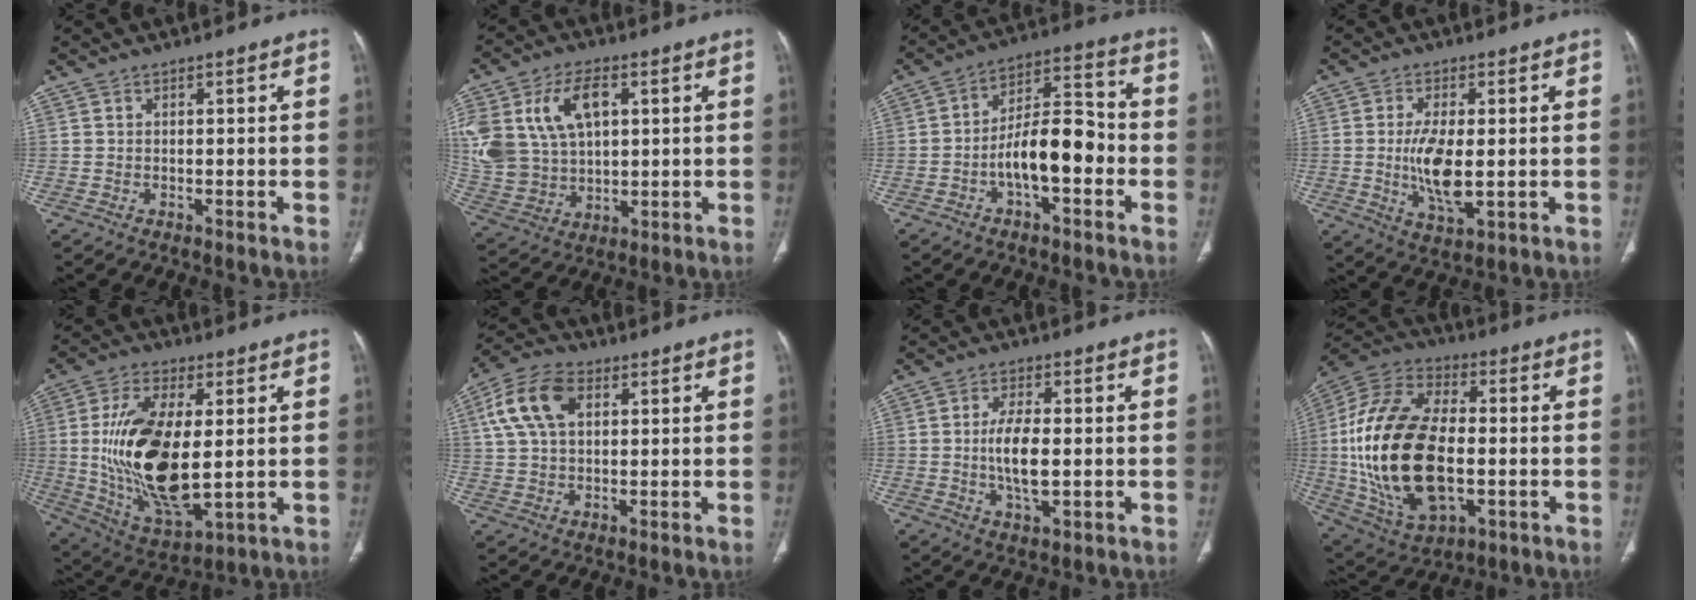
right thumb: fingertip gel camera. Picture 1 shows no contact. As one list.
[{"total": 19.9, "force": [5.7, 13.4, 13.5], "torque": [-0.288, 0.003, 0.119]}, {"total": 12.2, "force": [-3.6, 5.3, 10.4], "torque": [-0.160, 0.046, -0.066]}, {"total": 9.1, "force": [-0.4, 3.7, 8.3], "torque": [-0.160, -0.016, -0.002]}, {"total": 21.0, "force": [0.9, 9.8, 18.6], "torque": [-0.352, -0.018, 0.029]}, {"total": 11.5, "force": [3.6, 7.1, 8.2], "torque": [-0.159, 0.016, 0.064]}, {"total": 7.7, "force": [-0.5, 3.3, 7.0], "torque": [-0.133, -0.004, -0.010]}, {"total": 27.5, "force": [-1.7, 15.4, 22.7], "torque": [-0.454, 0.005, -0.018]}]